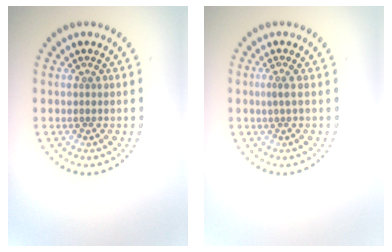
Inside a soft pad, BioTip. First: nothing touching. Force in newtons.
{"total": 0.8, "press": 0.3, "slide": 0.7}